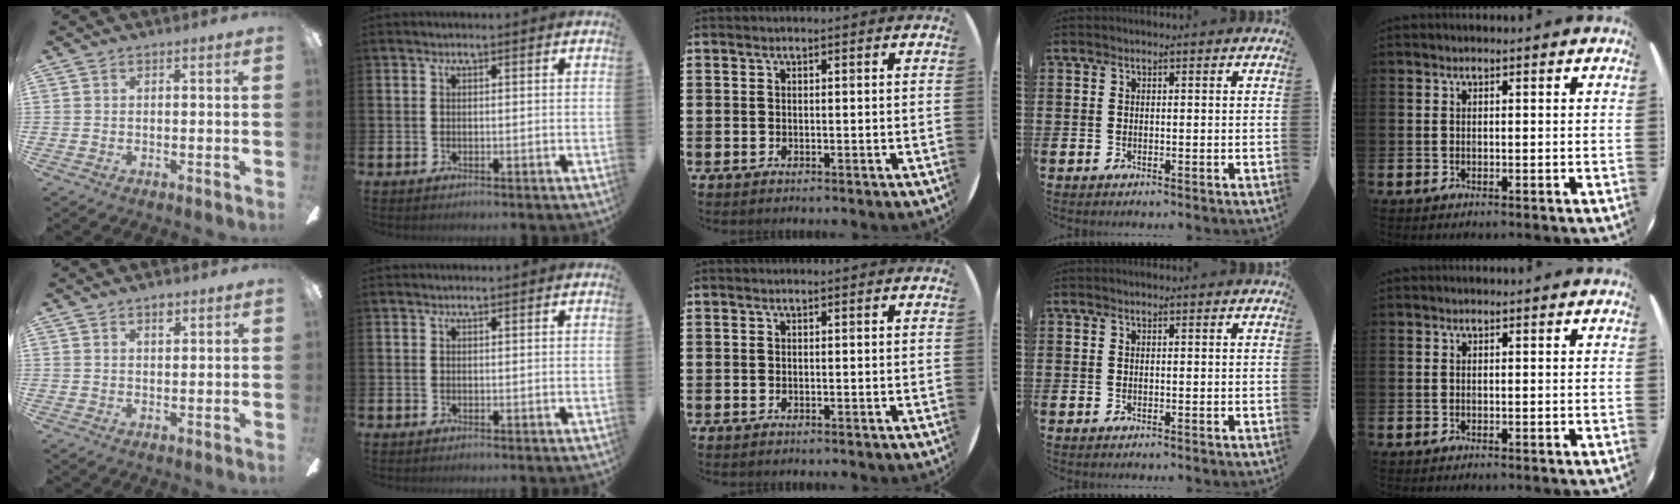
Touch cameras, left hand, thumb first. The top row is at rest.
{"thumb": {"total": 2.8, "force": [2.0, 1.4, 1.4], "torque": [-0.014, -0.004, 0.032]}}